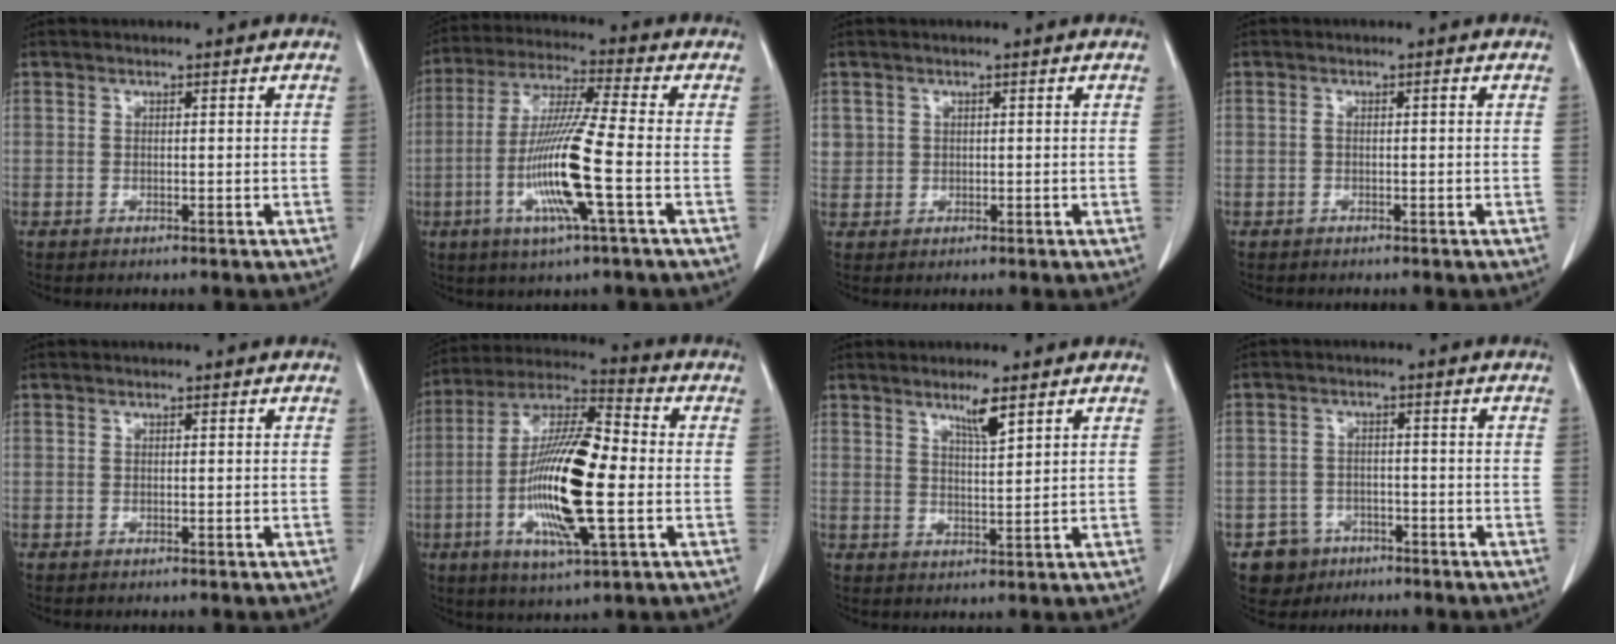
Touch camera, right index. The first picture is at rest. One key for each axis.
{"total": 13.2, "fx": -3.5, "fy": -0.3, "fz": 12.8, "tx": -0.262, "ty": -0.012, "tz": -0.074}
{"total": 2.5, "fx": 0.9, "fy": 2.3, "fz": 0.4, "tx": 0.004, "ty": 0.008, "tz": 0.019}
{"total": 0.8, "fx": 0.0, "fy": 0.2, "fz": 0.7, "tx": -0.013, "ty": 0.003, "tz": -0.001}
{"total": 0.0}
{"total": 18.3, "fx": -2.9, "fy": 3.1, "fz": 17.8, "tx": -0.350, "ty": -0.004, "tz": -0.055}
{"total": 3.9, "fx": 2.6, "fy": 0.1, "fz": 2.9, "tx": -0.053, "ty": -0.007, "tz": 0.048}
{"total": 4.7, "fx": -2.6, "fy": 3.9, "fz": 0.2, "tx": 0.004, "ty": 0.013, "tz": -0.035}